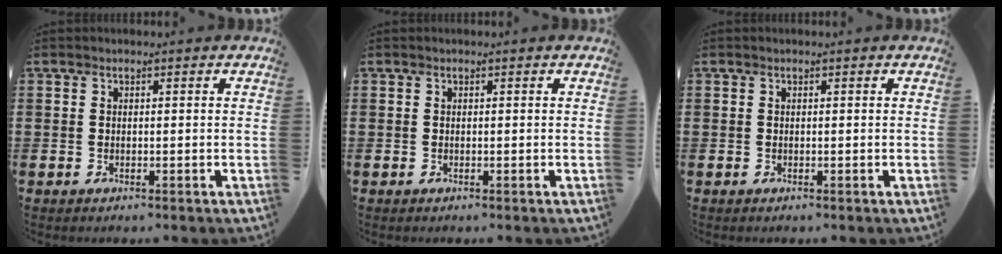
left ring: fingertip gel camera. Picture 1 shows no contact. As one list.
[{"total": 0.0}, {"total": 0.0}]